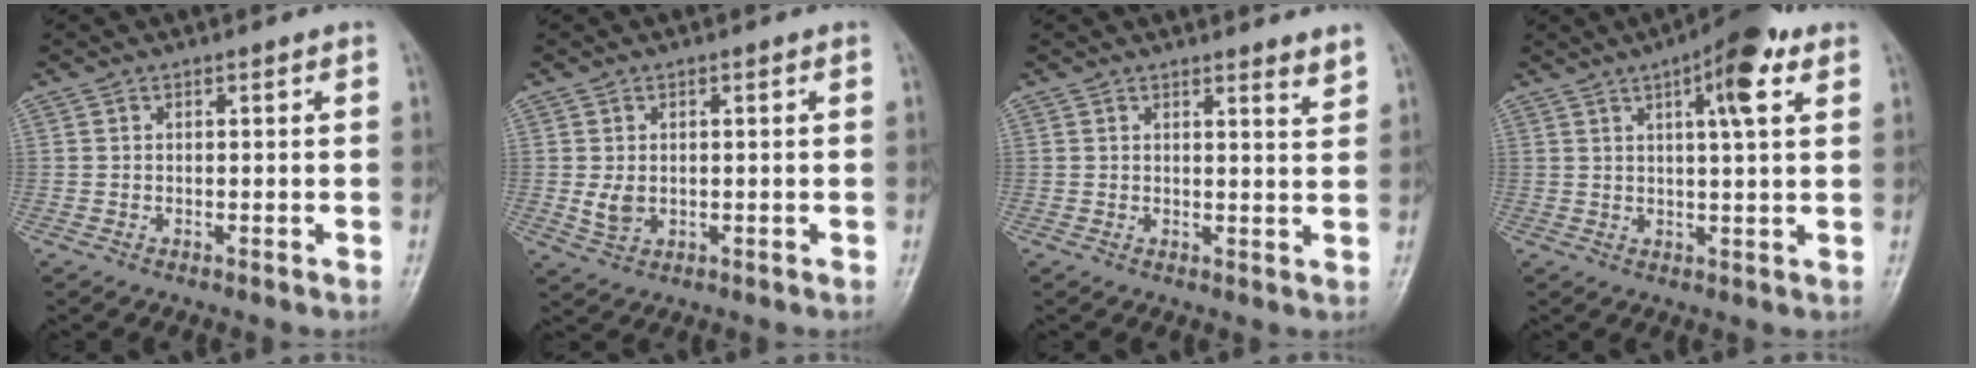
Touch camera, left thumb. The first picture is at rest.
{"total": 3.3, "force": [-0.2, 2.5, 2.2], "torque": [-0.032, -0.004, 0.002]}
{"total": 2.4, "force": [2.2, 0.2, 1.1], "torque": [-0.013, -0.023, 0.025]}
{"total": 9.7, "force": [4.5, 2.4, 8.2], "torque": [-0.109, -0.001, 0.060]}